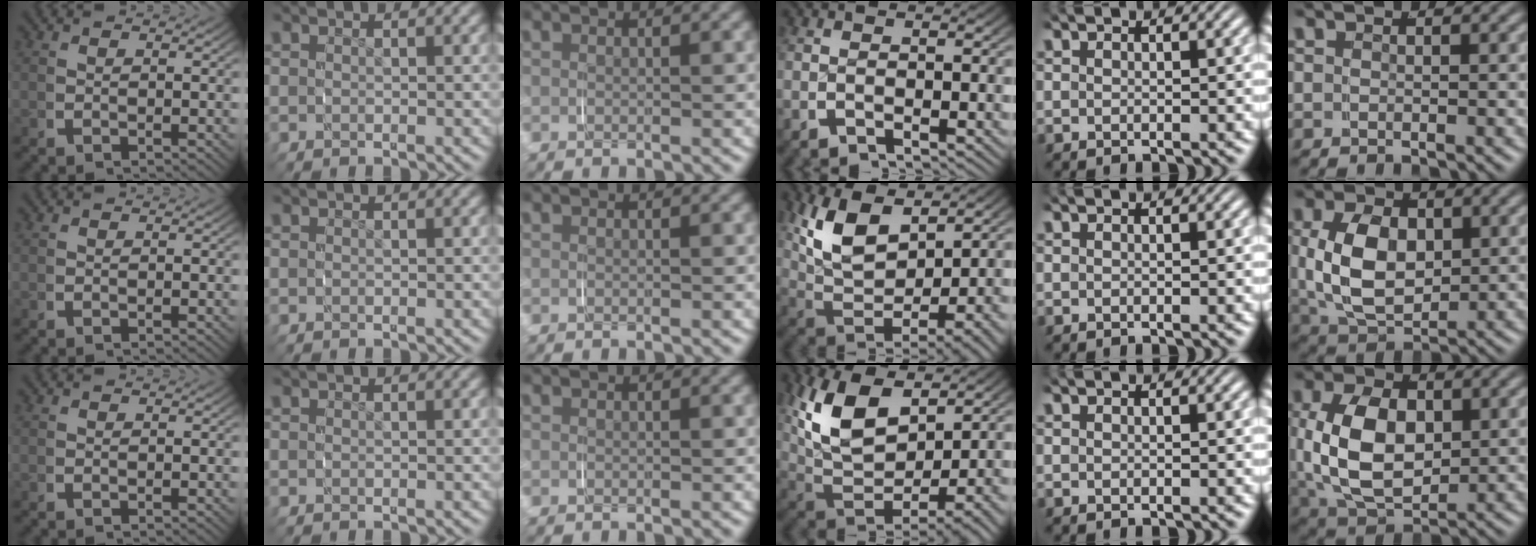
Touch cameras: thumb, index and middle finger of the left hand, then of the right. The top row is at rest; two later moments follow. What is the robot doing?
{"motion": "grasp_and_lifting", "object": "shorts"}